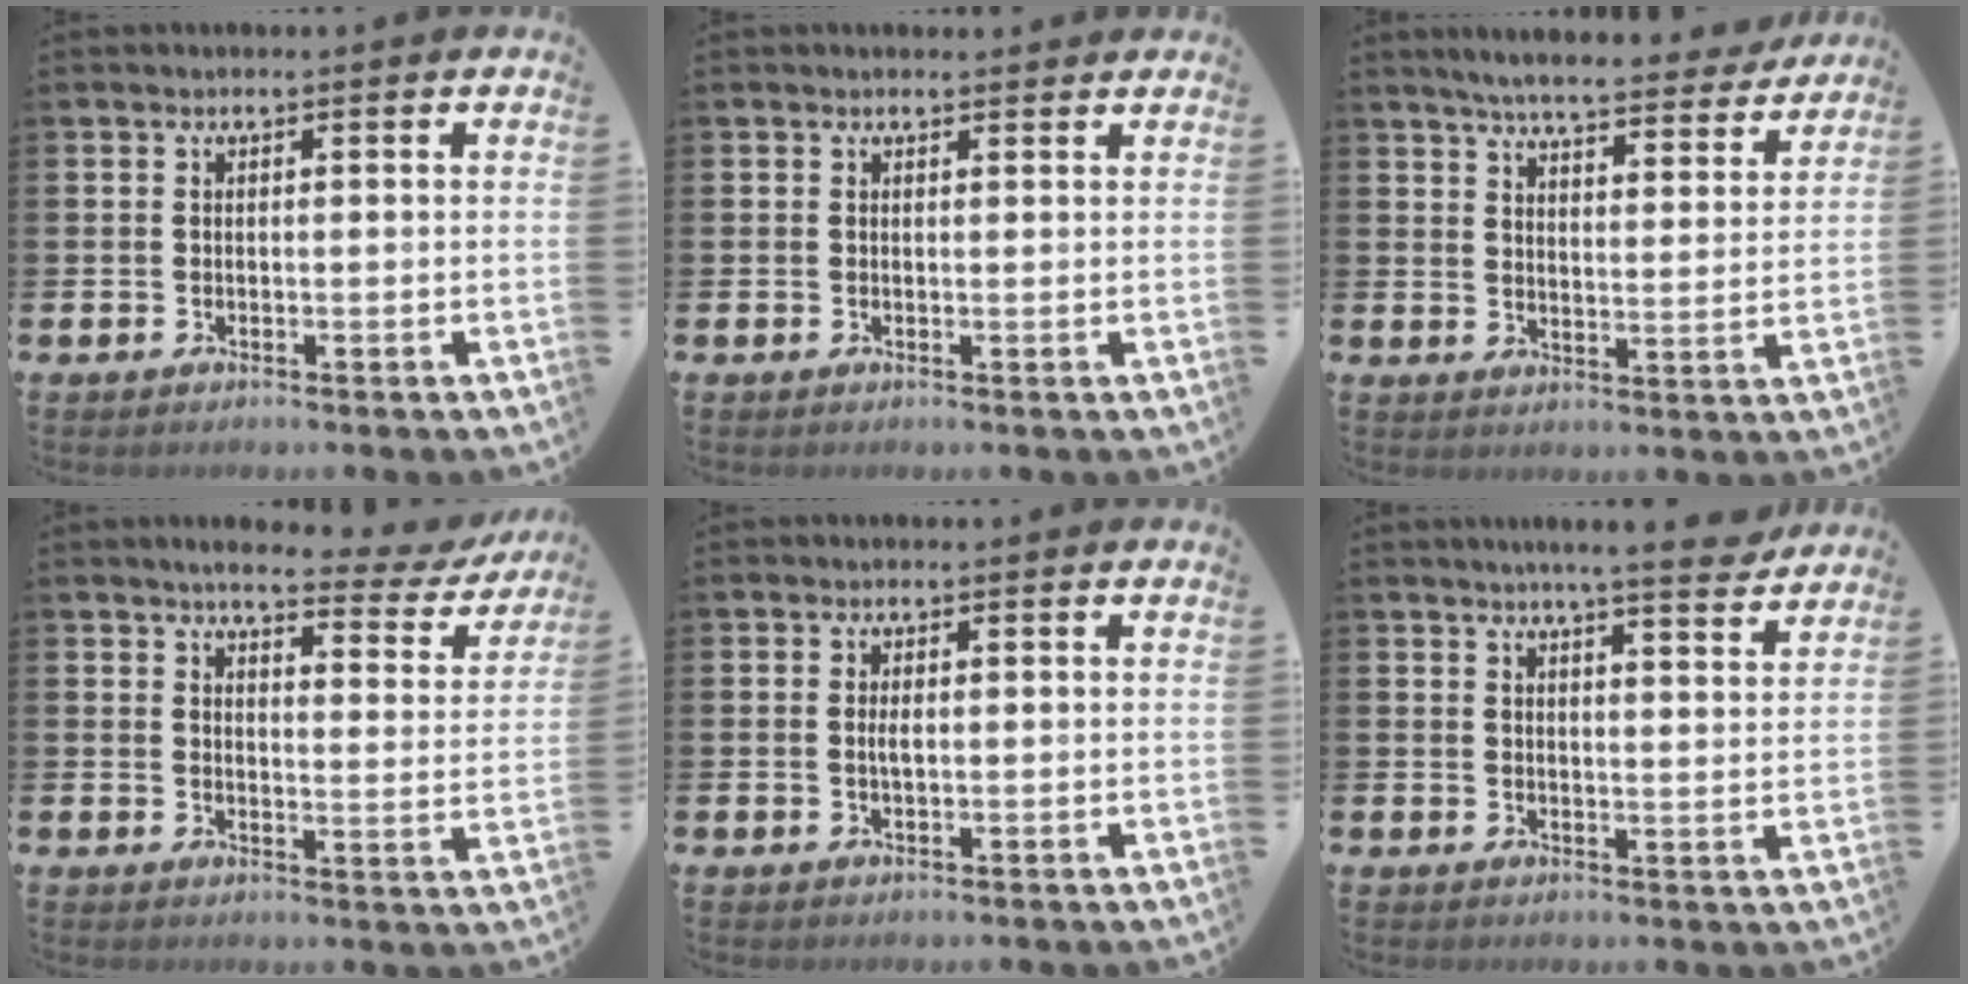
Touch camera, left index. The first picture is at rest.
{"total": 0.8, "force": [0.8, 0.2, 0.1], "torque": [0.006, -0.001, 0.013]}
{"total": 5.8, "force": [5.6, 0.5, 1.5], "torque": [-0.041, -0.039, 0.093]}
{"total": 4.4, "force": [3.8, 1.0, 1.9], "torque": [-0.036, -0.028, 0.056]}
{"total": 1.4, "force": [0.2, 0.5, 1.3], "torque": [-0.027, 0.004, 0.001]}
{"total": 6.2, "force": [5.8, -0.2, 2.3], "torque": [-0.040, -0.030, 0.098]}